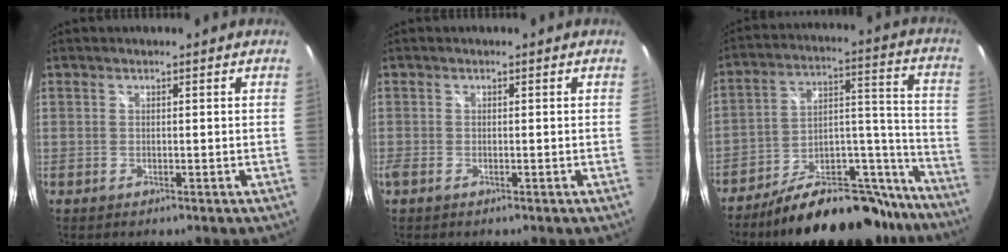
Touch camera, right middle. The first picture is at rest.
{"total": 0.8, "force": [-0.4, 0.3, 0.6], "torque": [-0.016, -0.003, -0.010]}
{"total": 23.1, "force": [-18.9, 8.4, 10.2], "torque": [-0.125, 0.056, -0.254]}